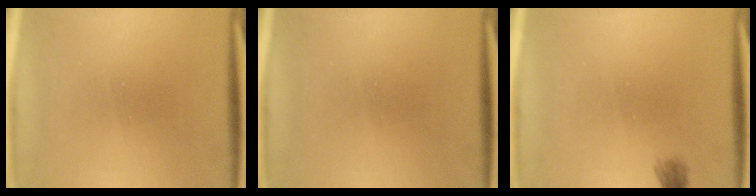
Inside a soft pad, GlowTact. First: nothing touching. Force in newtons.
{"total": 0.0}
{"total": 1.9}